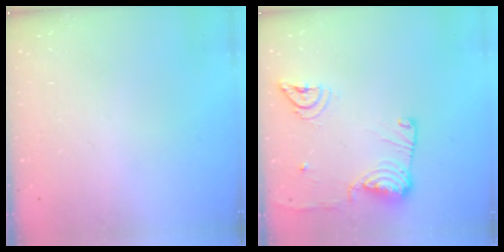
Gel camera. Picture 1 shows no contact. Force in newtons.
{"total": 13.5, "press": 13.4, "slide": 1.7}